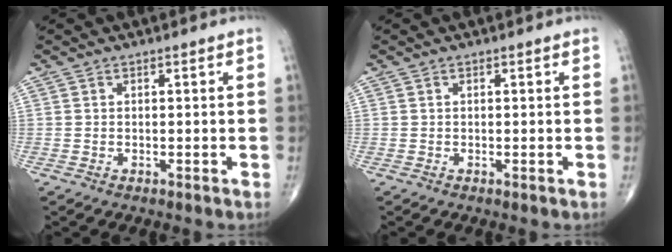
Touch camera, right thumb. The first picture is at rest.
{"total": 0.0}